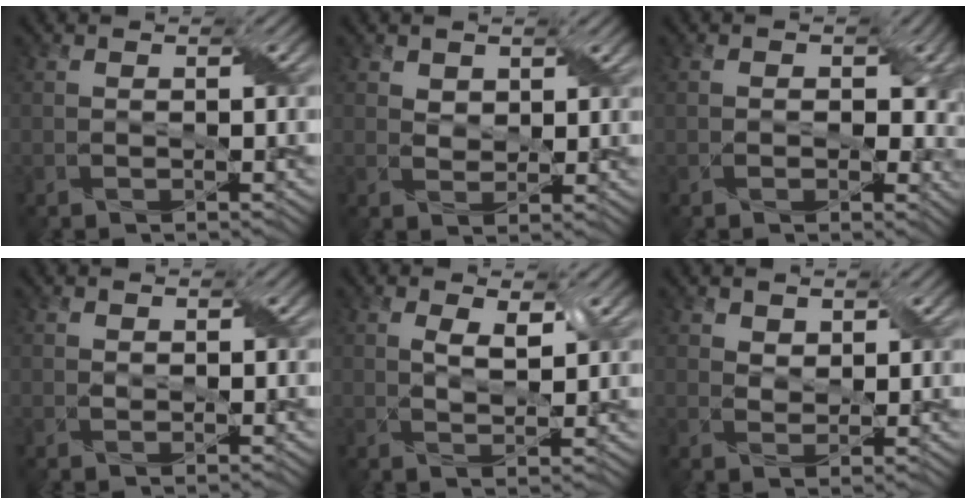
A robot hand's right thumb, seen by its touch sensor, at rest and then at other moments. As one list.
[{"total": 2.2, "force": [1.4, 1.5, 0.8], "torque": [-0.025, -0.001, 0.024]}, {"total": 4.3, "force": [-0.1, 3.1, 3.1], "torque": [-0.032, -0.010, 0.003]}, {"total": 0.9, "force": [0.6, 0.6, 0.3], "torque": [-0.010, -0.001, 0.012]}, {"total": 3.9, "force": [1.8, 1.8, 3.0], "torque": [-0.065, -0.004, 0.036]}, {"total": 2.6, "force": [1.8, 1.6, 1.0], "torque": [-0.028, -0.002, 0.032]}]